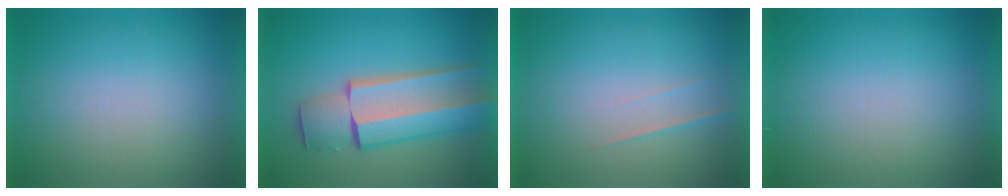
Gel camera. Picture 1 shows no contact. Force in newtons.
{"total": 7.4}
{"total": 1.7}
{"total": 1.1}